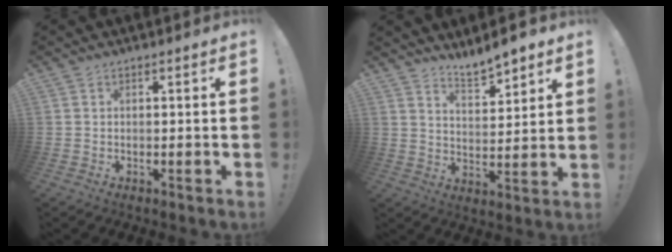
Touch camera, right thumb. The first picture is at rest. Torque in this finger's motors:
{"motor_torque": [0.00, 0.09, -0.06, 0.26, 0.05]}